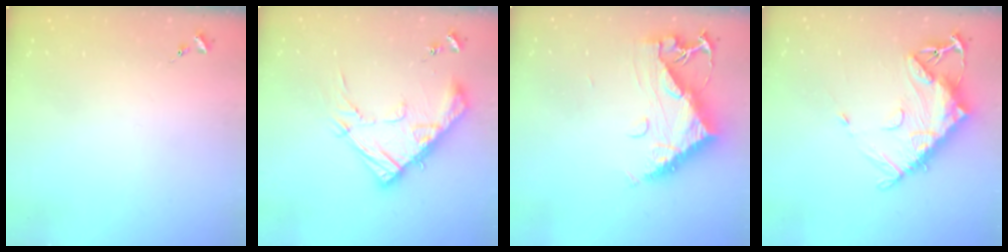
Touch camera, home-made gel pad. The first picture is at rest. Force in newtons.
{"total": 15.9, "press": 15.9, "slide": 1.2}
{"total": 11.6, "press": 11.6, "slide": 1.1}
{"total": 14.5, "press": 14.4, "slide": 1.4}